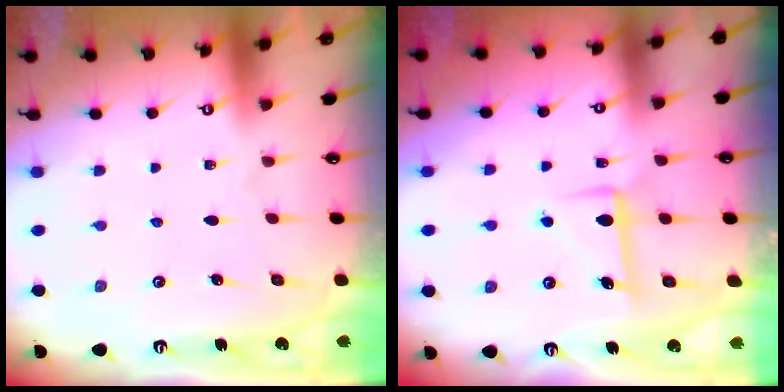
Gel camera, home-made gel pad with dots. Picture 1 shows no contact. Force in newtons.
{"total": 6.0, "press": 5.9, "slide": 1.0}